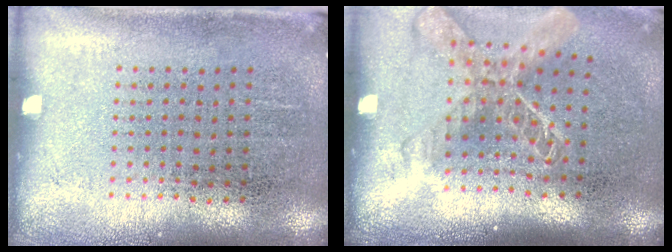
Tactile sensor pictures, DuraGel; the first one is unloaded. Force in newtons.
{"total": 1.9, "press": 1.5, "slide": 1.2}